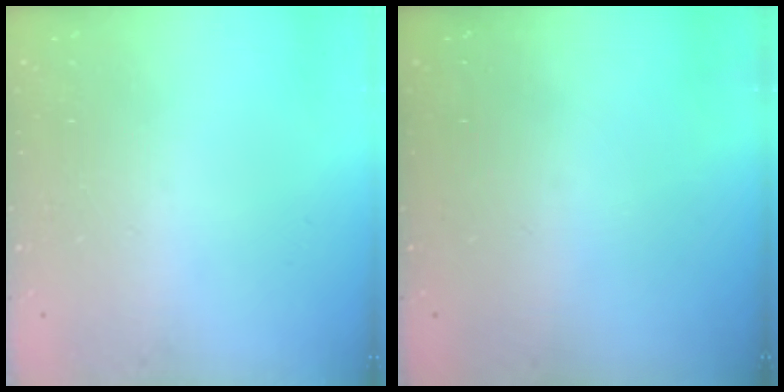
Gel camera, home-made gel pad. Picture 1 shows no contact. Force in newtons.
{"total": 0.0}